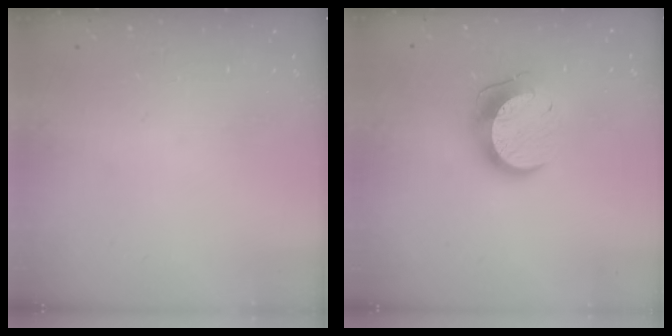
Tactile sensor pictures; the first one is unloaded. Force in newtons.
{"total": 12.0, "press": 12.0, "slide": 1.0}